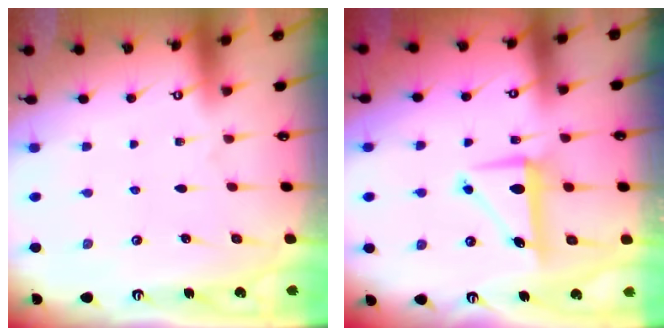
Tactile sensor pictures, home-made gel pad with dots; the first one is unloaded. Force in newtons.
{"total": 7.9, "press": 7.9, "slide": 1.0}